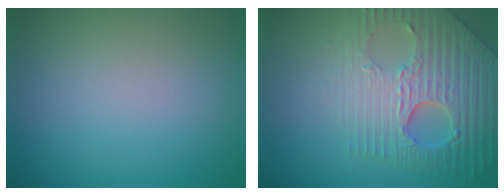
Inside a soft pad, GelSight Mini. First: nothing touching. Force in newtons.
{"total": 6.3, "press": 5.3, "slide": 3.4}